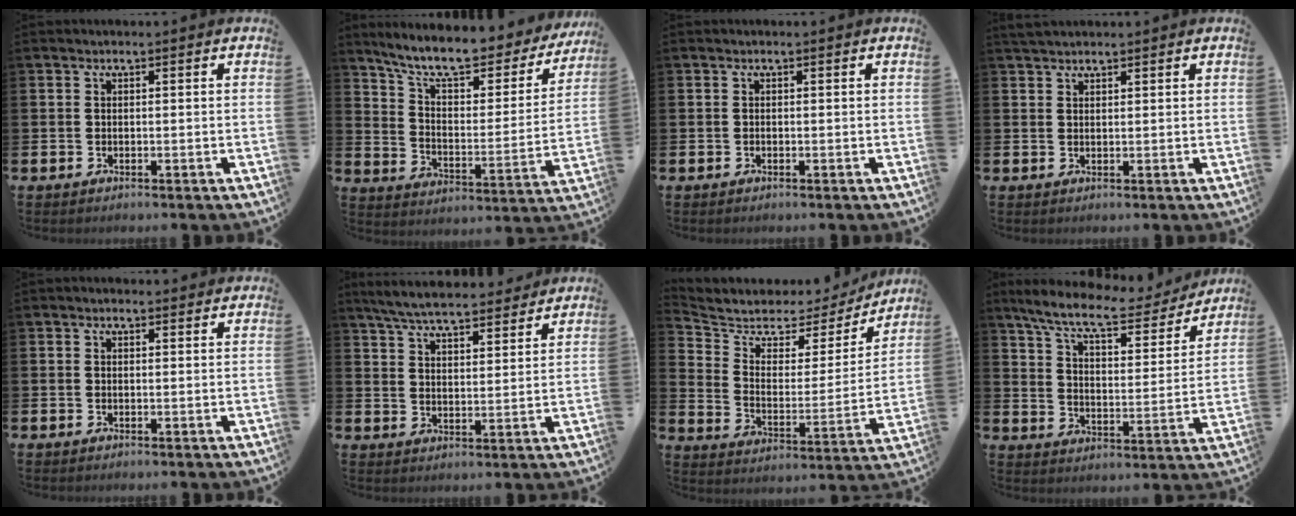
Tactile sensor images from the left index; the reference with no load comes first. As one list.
[{"total": 10.0, "force": [8.7, 2.5, 4.3], "torque": [-0.110, -0.058, 0.146]}, {"total": 0.0}, {"total": 2.0, "force": [1.9, 0.5, 0.4], "torque": [-0.003, -0.003, 0.033]}, {"total": 0.7, "force": [0.6, 0.2, 0.3], "torque": [0.002, 0.000, 0.008]}, {"total": 6.5, "force": [6.2, 0.9, 1.7], "torque": [-0.059, -0.028, 0.111]}, {"total": 5.3, "force": [4.7, 2.4, 0.6], "torque": [-0.053, -0.041, 0.073]}, {"total": 9.6, "force": [8.4, 1.9, 4.2], "torque": [-0.115, -0.049, 0.143]}]